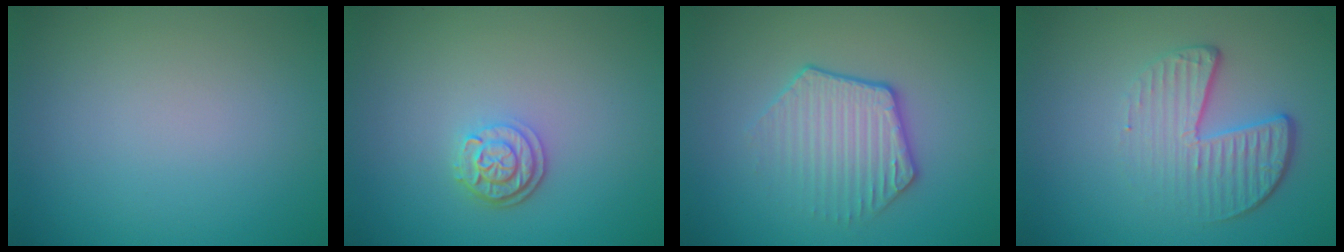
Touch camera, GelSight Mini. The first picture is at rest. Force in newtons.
{"total": 2.6, "press": 2.2, "slide": 1.4}
{"total": 3.6, "press": 3.2, "slide": 1.6}
{"total": 4.5, "press": 3.0, "slide": 3.4}